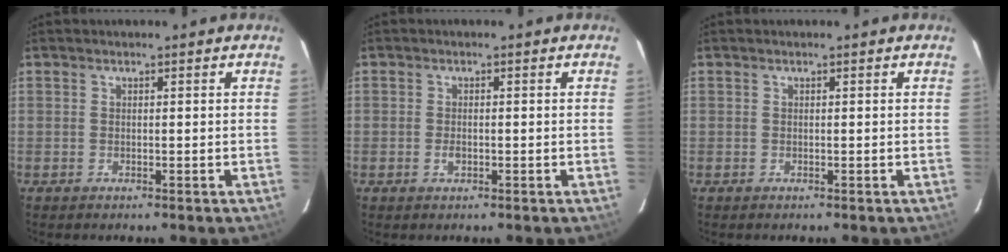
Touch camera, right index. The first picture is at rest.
{"total": 1.4, "force": [-0.5, 0.9, 1.0], "torque": [-0.020, 0.001, -0.009]}
{"total": 0.0}